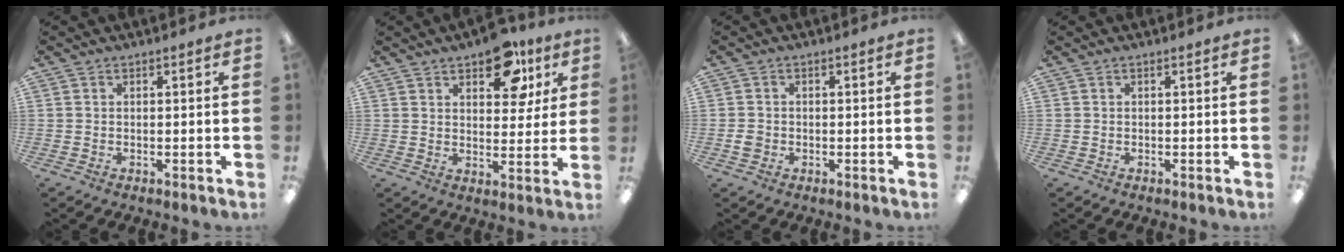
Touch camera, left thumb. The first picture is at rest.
{"total": 12.0, "force": [7.4, 6.5, 6.8], "torque": [-0.075, -0.031, 0.126]}
{"total": 2.0, "force": [-0.7, 1.8, 0.4], "torque": [-0.006, 0.004, -0.013]}
{"total": 0.0}